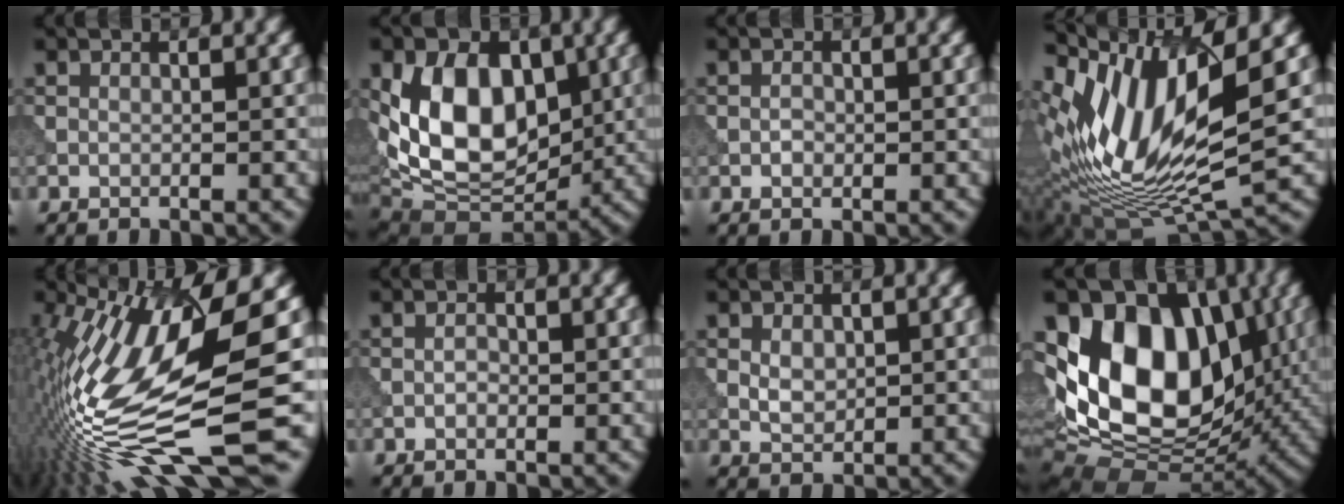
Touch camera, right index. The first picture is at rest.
{"total": 10.5, "force": [1.3, 6.9, 7.9], "torque": [-0.125, -0.006, 0.013]}
{"total": 0.6, "force": [-0.2, 0.5, 0.4], "torque": [-0.007, 0.001, -0.005]}
{"total": 12.6, "force": [3.4, 4.3, 11.4], "torque": [-0.224, 0.005, 0.070]}
{"total": 15.1, "force": [-3.0, 3.2, 14.4], "torque": [-0.291, 0.009, -0.042]}
{"total": 0.7, "force": [-0.2, 0.4, 0.5], "torque": [-0.009, 0.002, -0.005]}
{"total": 1.6, "force": [0.3, 1.1, 1.2], "torque": [-0.024, 0.000, 0.008]}
{"total": 15.8, "force": [1.9, 10.3, 11.7], "torque": [-0.205, 0.012, 0.024]}